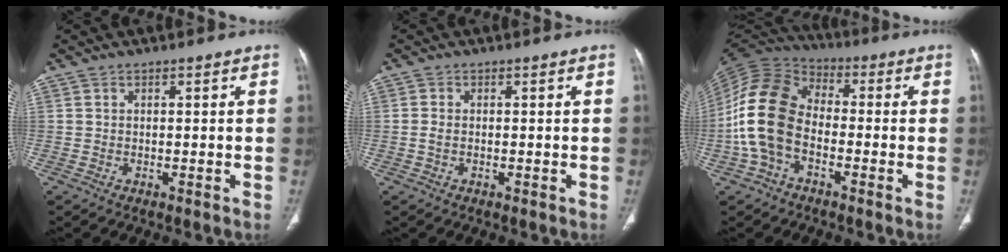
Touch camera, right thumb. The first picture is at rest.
{"total": 1.4, "force": [-0.2, 0.9, 1.1], "torque": [-0.021, 0.004, -0.004]}
{"total": 14.7, "force": [-3.2, 9.8, 10.6], "torque": [-0.210, 0.038, -0.071]}